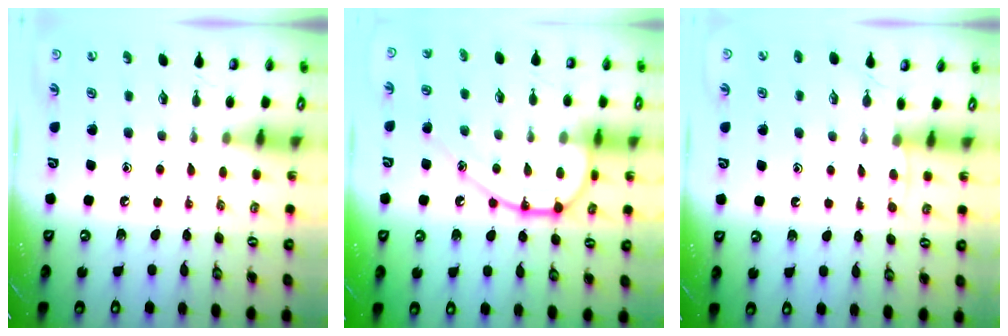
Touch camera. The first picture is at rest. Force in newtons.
{"total": 15.2, "press": 15.1, "slide": 1.1}
{"total": 3.0, "press": 3.0, "slide": 0.4}